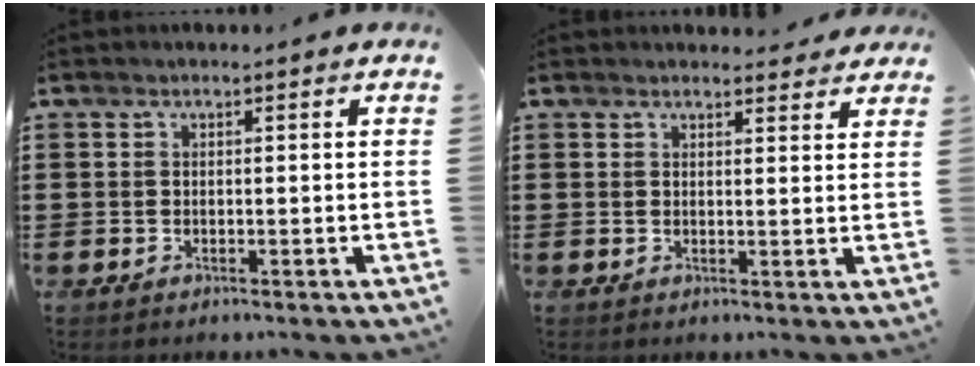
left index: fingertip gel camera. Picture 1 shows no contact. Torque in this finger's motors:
{"motor_torque": [2.14, 0.00, 0.27, 0.01]}